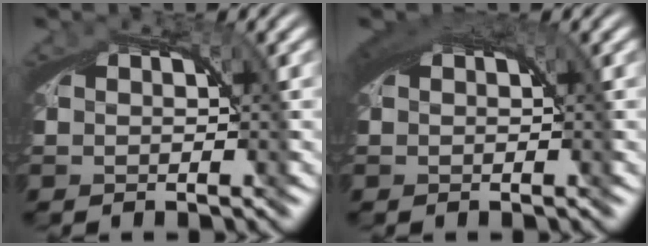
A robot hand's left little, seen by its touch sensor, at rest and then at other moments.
{"total": 2.8, "force": [1.4, 0.9, 2.2], "torque": [-0.035, 0.011, 0.018]}